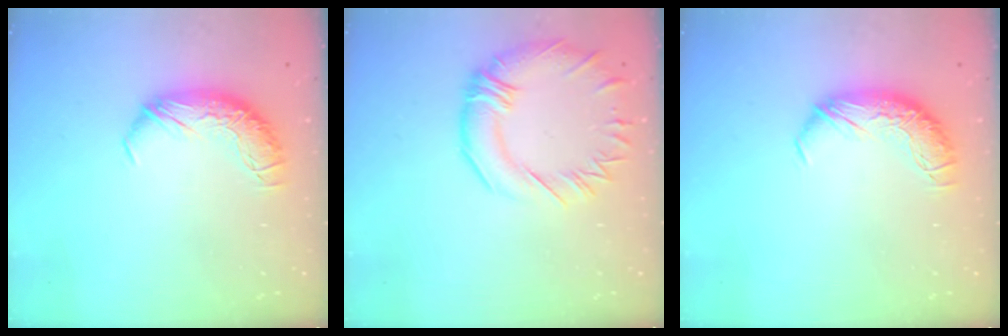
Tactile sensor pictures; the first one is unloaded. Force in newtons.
{"total": 4.5, "press": 4.2, "slide": 1.6}
{"total": 0.0}